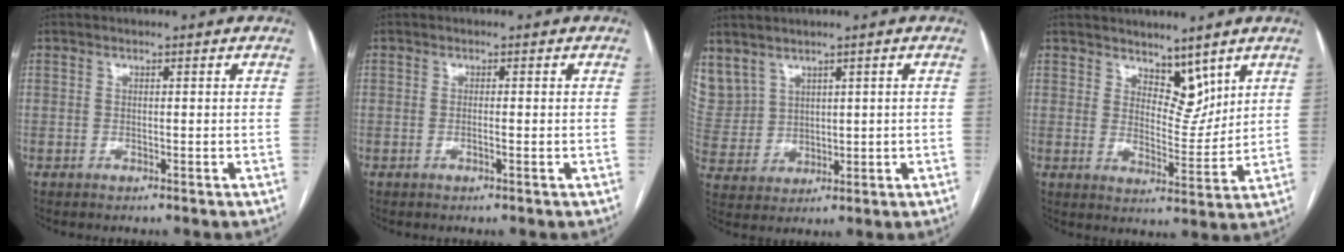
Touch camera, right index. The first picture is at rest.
{"total": 0.7, "force": [-0.3, 0.0, 0.7], "torque": [-0.014, 0.000, -0.004]}
{"total": 10.5, "force": [5.9, 8.2, 2.9], "torque": [-0.112, 0.035, 0.151]}
{"total": 5.8, "force": [4.4, 2.8, 2.5], "torque": [-0.031, -0.008, 0.080]}